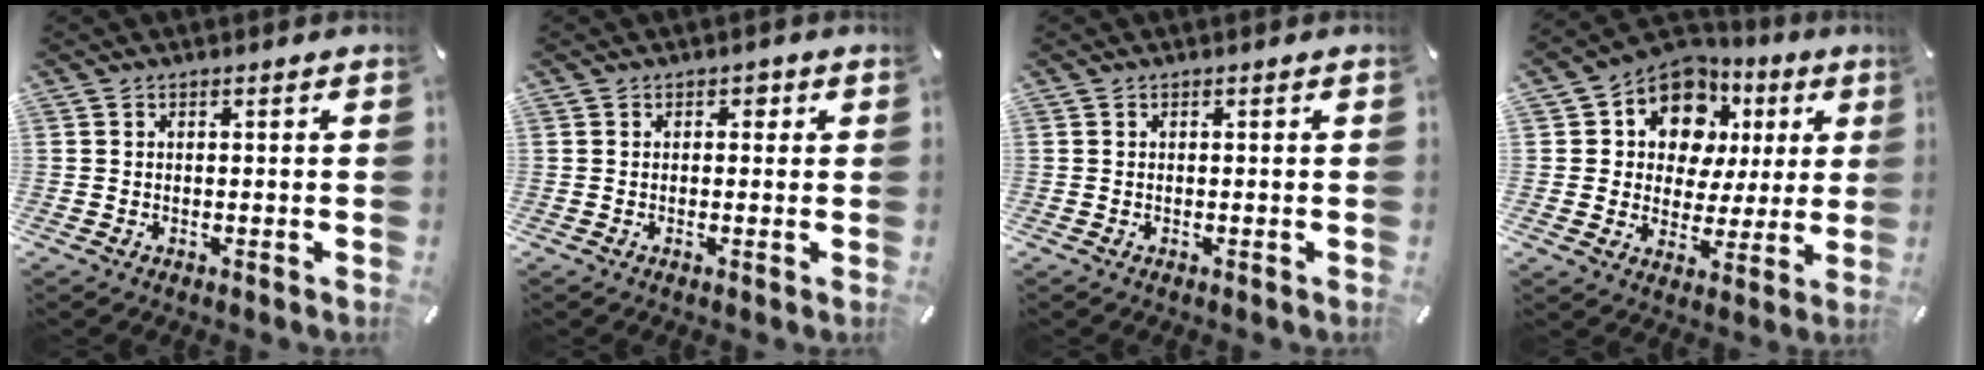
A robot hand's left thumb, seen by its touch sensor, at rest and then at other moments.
{"total": 1.4, "force": [0.4, 1.2, 0.6], "torque": [0.002, 0.002, 0.000]}
{"total": 0.0}
{"total": 11.8, "force": [5.1, 9.8, 4.3], "torque": [-0.077, -0.032, 0.097]}